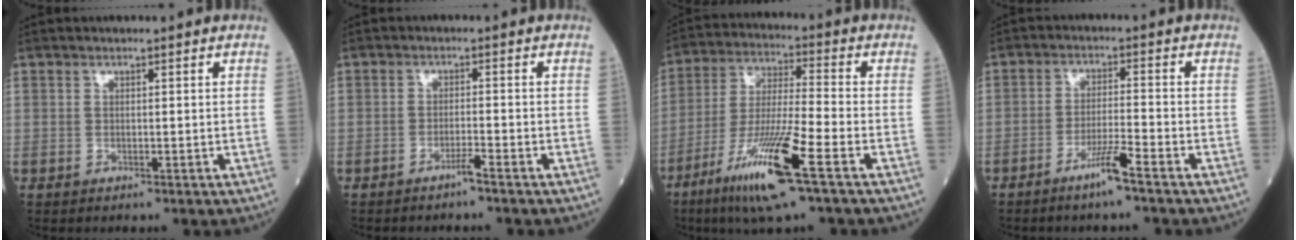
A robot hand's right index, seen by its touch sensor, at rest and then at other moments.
{"total": 1.7, "force": [-1.4, -0.3, 0.9], "torque": [-0.015, 0.001, -0.026]}
{"total": 14.2, "force": [-7.3, 0.1, 12.1], "torque": [-0.245, -0.030, -0.136]}
{"total": 4.8, "force": [-3.3, -0.6, 3.4], "torque": [-0.066, -0.007, -0.066]}